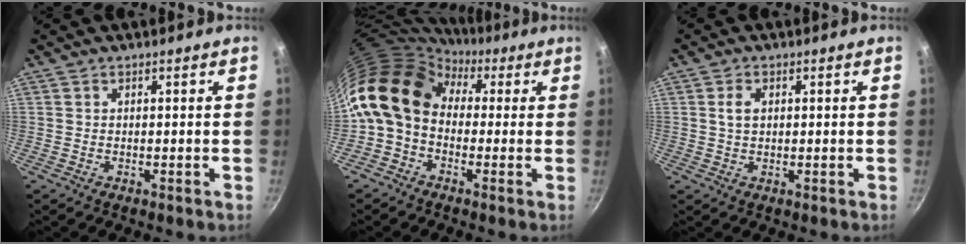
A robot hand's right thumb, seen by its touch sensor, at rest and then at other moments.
{"total": 12.6, "force": [1.8, 9.4, 8.2], "torque": [-0.127, 0.024, 0.006]}
{"total": 2.7, "force": [0.6, 1.8, 1.9], "torque": [-0.030, 0.003, 0.011]}